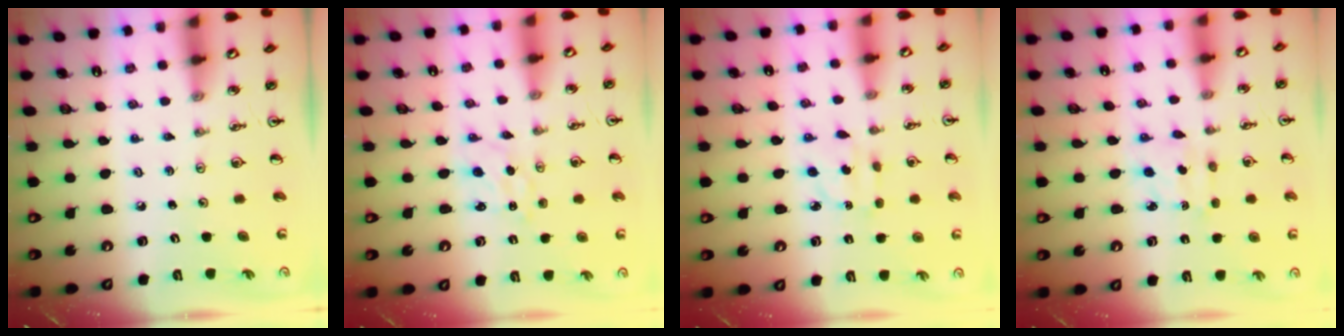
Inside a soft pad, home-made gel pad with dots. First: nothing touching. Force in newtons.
{"total": 0.6, "press": 0.6, "slide": 0.1}
{"total": 3.0, "press": 2.9, "slide": 0.6}
{"total": 2.8, "press": 2.7, "slide": 0.7}